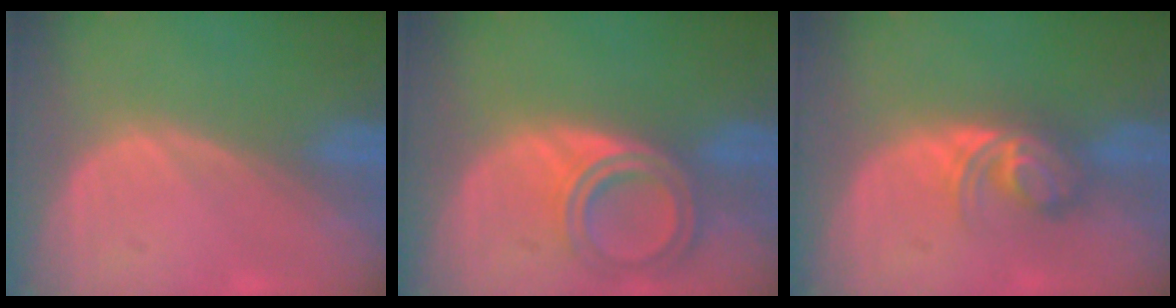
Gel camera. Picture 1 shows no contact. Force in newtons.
{"total": 6.4, "press": 5.8, "slide": 2.9}
{"total": 5.7, "press": 4.9, "slide": 2.9}